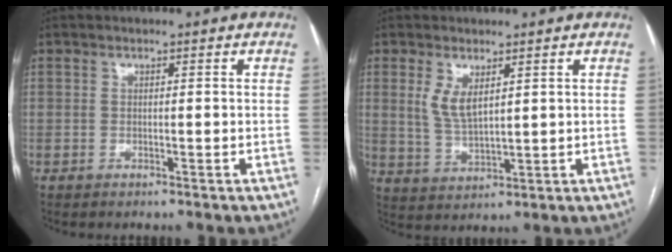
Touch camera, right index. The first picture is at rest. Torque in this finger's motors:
{"motor_torque": [0.21, 0.10, 0.34, 0.04]}